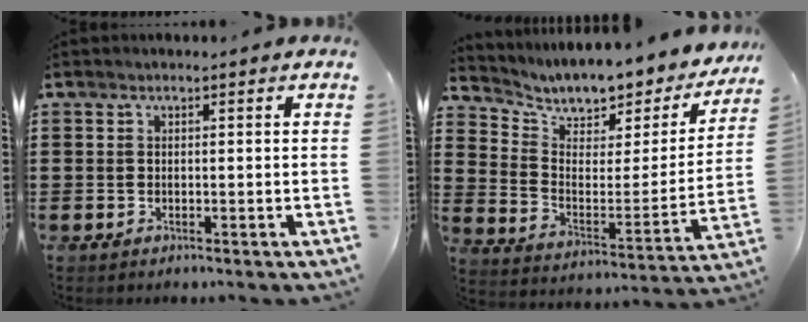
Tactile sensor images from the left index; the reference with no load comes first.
{"total": 7.3, "force": [6.8, 2.2, 1.8], "torque": [-0.061, -0.056, 0.112]}